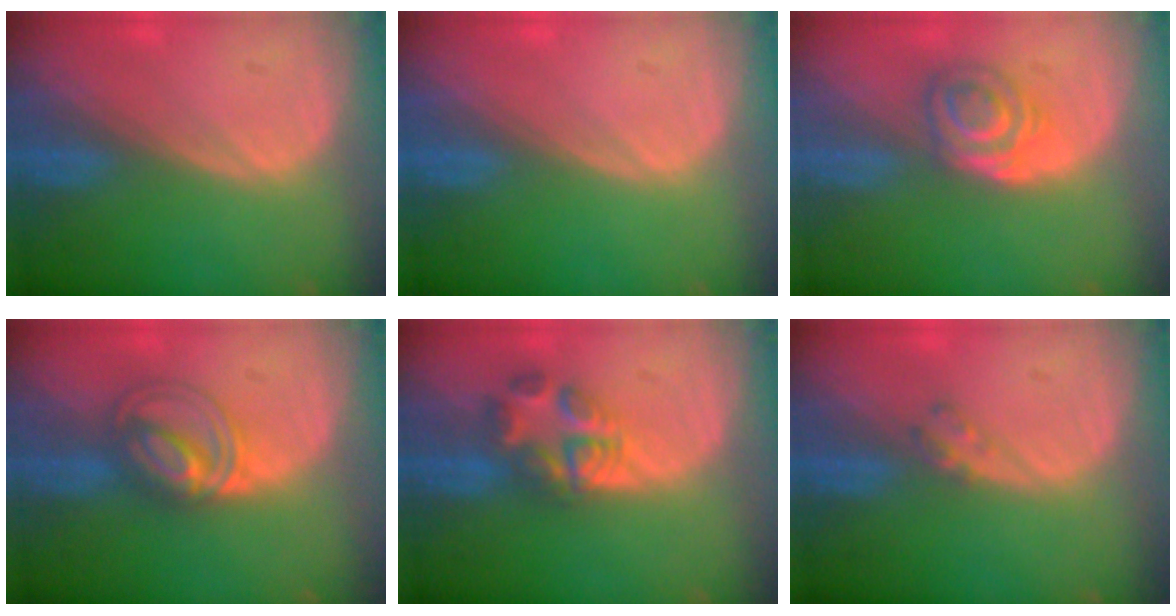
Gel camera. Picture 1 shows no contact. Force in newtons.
{"total": 0.0}
{"total": 5.2, "press": 4.9, "slide": 1.8}
{"total": 5.8, "press": 5.8, "slide": 0.2}
{"total": 5.8, "press": 5.8, "slide": 0.8}
{"total": 1.6, "press": 1.6, "slide": 0.2}